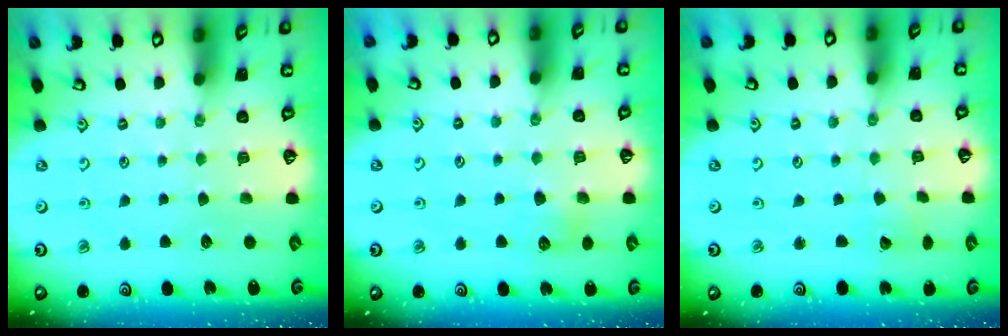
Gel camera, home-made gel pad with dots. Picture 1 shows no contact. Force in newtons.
{"total": 5.6, "press": 5.6, "slide": 0.5}
{"total": 2.5, "press": 2.5, "slide": 0.3}